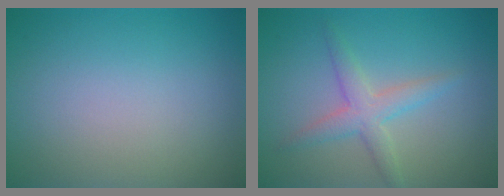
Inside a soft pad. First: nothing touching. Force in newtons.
{"total": 2.8, "press": 2.8, "slide": 0.0}